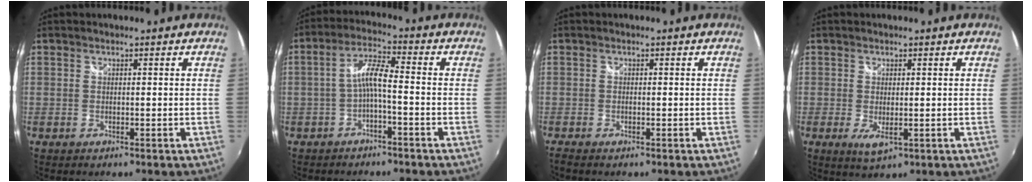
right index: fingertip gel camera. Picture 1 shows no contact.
{"total": 5.3, "force": [-1.9, 0.8, 4.9], "torque": [-0.108, 0.013, -0.035]}
{"total": 1.0, "force": [-0.7, 0.3, 0.5], "torque": [-0.014, -0.004, -0.014]}
{"total": 3.4, "force": [-0.7, 1.3, 3.0], "torque": [-0.054, -0.014, -0.006]}